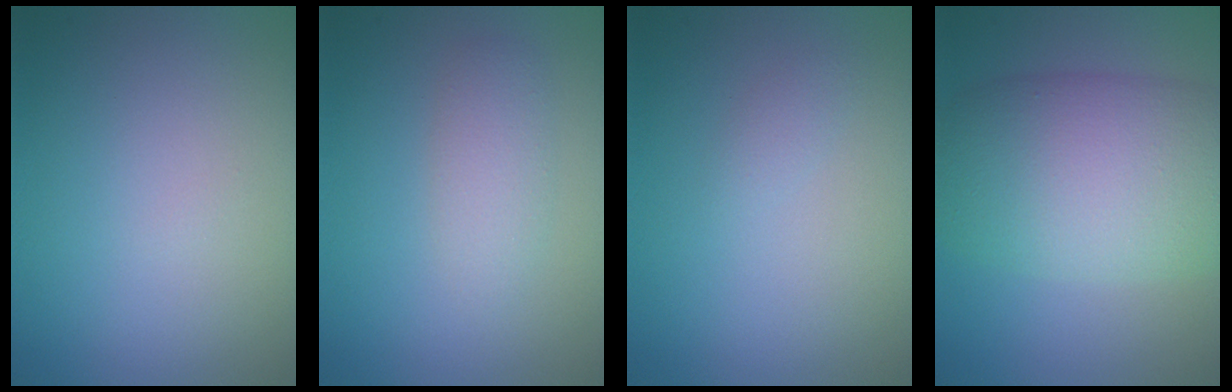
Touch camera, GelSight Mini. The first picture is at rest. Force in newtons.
{"total": 2.1, "press": 2.1, "slide": 0.0}
{"total": 0.7, "press": 0.7, "slide": 0.0}
{"total": 9.6, "press": 9.6, "slide": 0.4}